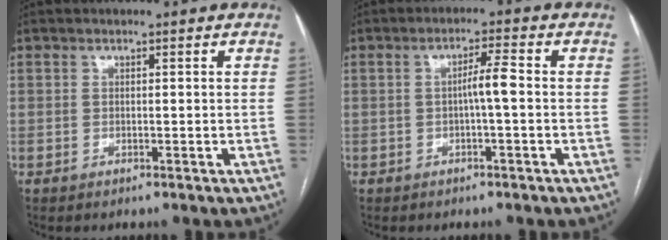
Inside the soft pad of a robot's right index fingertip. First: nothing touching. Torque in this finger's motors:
{"motor_torque": [0.68, 0.14, 0.28, 0.07]}